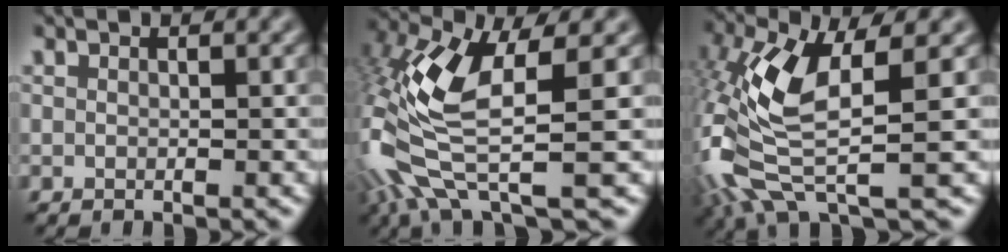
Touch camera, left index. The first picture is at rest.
{"total": 10.2, "force": [-1.9, 3.5, 9.4], "torque": [-0.224, -0.011, -0.049]}
{"total": 9.9, "force": [-0.8, 3.6, 9.2], "torque": [-0.220, -0.010, -0.030]}